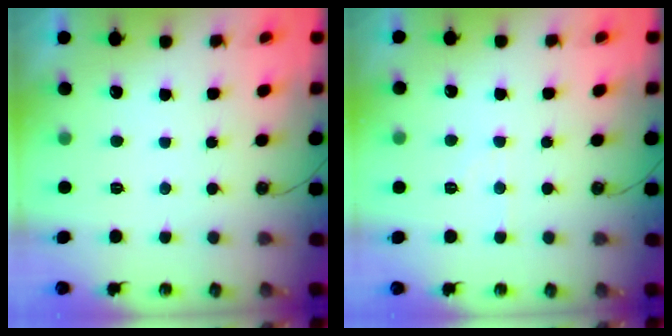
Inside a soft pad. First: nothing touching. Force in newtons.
{"total": 4.9, "press": 4.8, "slide": 0.9}